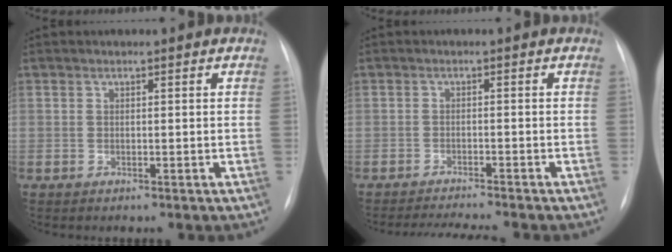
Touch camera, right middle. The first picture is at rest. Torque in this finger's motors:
{"motor_torque": [0.03, -0.04, 0.00, 0.00]}